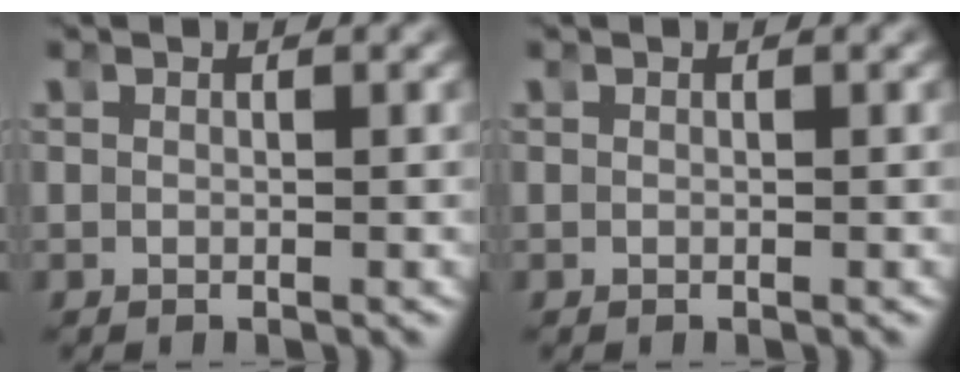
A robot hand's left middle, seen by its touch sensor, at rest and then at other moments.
{"total": 0.0}